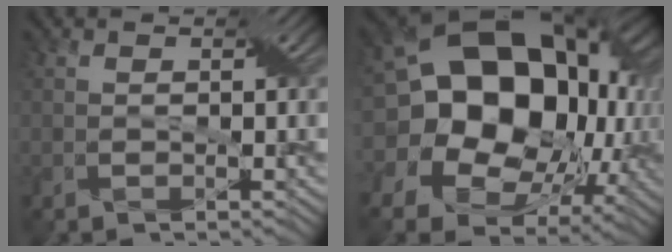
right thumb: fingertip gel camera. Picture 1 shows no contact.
{"total": 21.7, "force": [2.0, 16.0, 14.5], "torque": [-0.292, -0.007, 0.050]}